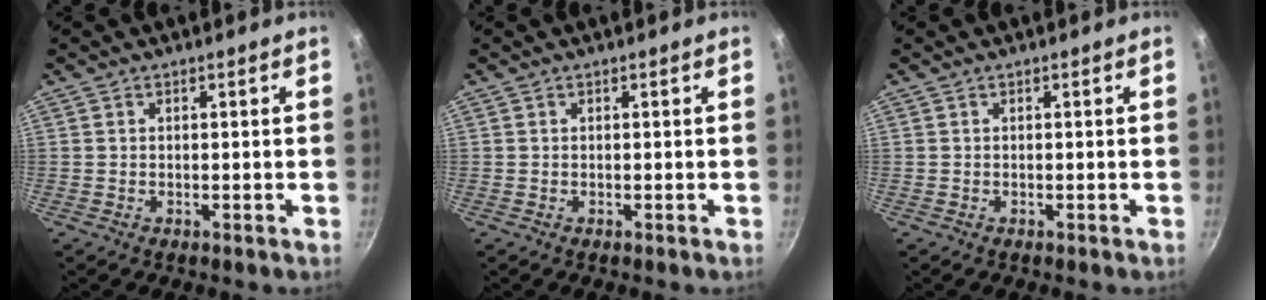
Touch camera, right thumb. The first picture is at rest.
{"total": 0.0}
{"total": 0.0}